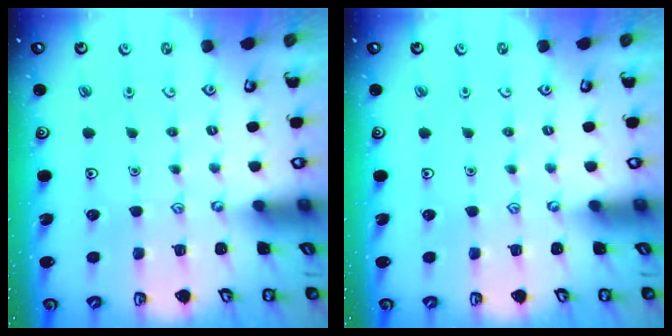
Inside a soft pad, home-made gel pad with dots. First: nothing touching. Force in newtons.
{"total": 0.0}